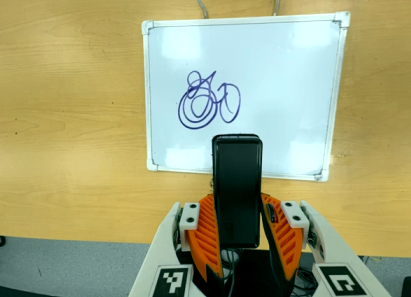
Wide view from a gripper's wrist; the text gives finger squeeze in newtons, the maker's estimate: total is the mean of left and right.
{"total": 4.1, "left": 2.7, "right": 5.4}